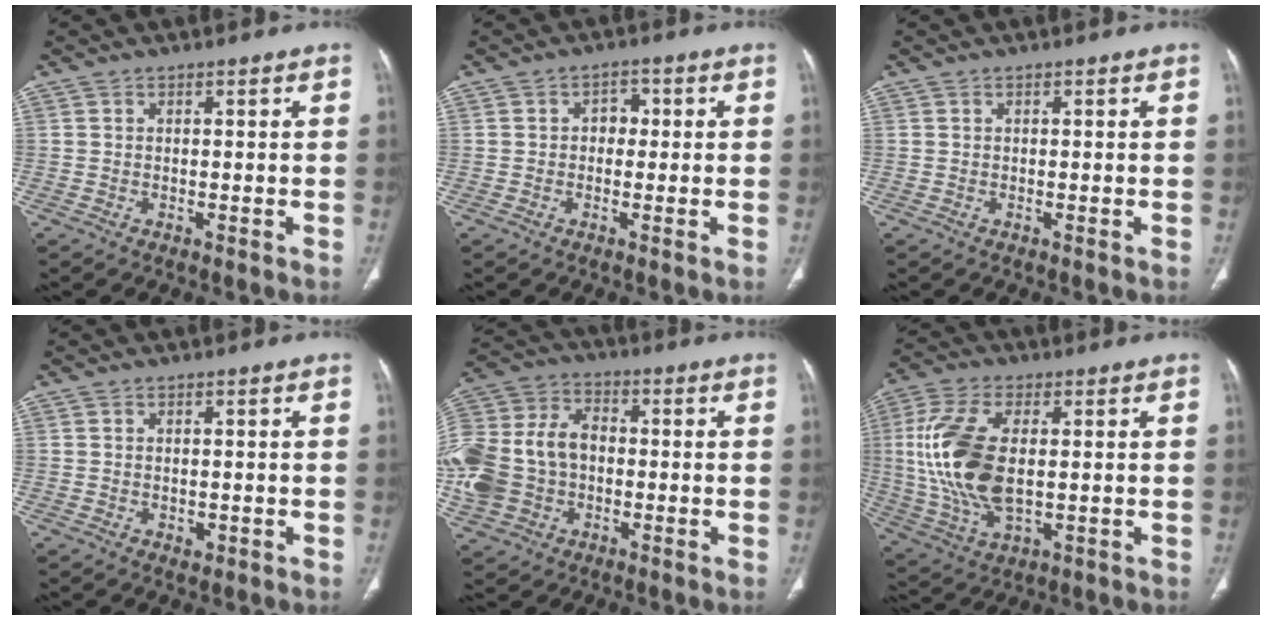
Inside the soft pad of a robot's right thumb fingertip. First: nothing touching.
{"total": 2.9, "force": [0.0, 2.3, 1.7], "torque": [-0.007, 0.010, -0.007]}
{"total": 0.0}
{"total": 1.5, "force": [-0.3, 1.1, 1.0], "torque": [-0.012, -0.002, 0.000]}
{"total": 18.8, "force": [-1.6, 14.3, 12.1], "torque": [-0.277, 0.033, -0.024]}
{"total": 16.7, "force": [1.0, 8.6, 14.3], "torque": [-0.313, -0.009, 0.025]}